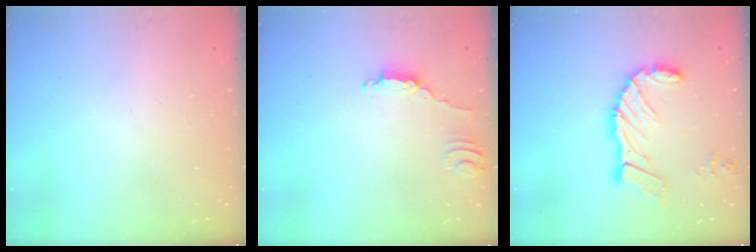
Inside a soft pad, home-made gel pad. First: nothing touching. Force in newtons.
{"total": 2.6, "press": 2.6, "slide": 0.2}
{"total": 15.1, "press": 15.0, "slide": 1.6}